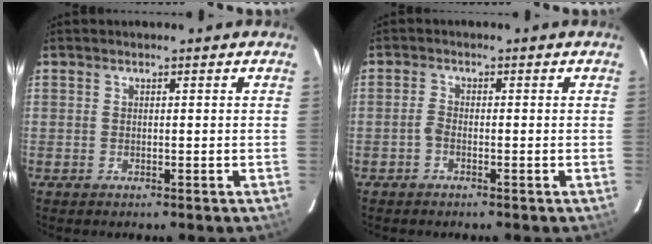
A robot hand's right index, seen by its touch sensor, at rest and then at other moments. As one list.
[{"total": 1.4, "force": [-0.9, 0.6, 0.9], "torque": [-0.020, 0.004, -0.021]}]